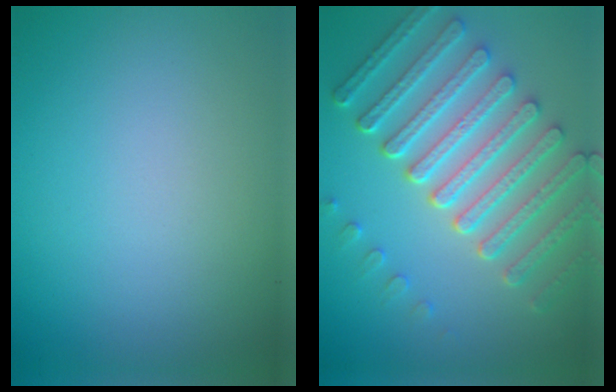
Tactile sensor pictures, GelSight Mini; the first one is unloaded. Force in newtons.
{"total": 8.3, "press": 6.3, "slide": 5.4}